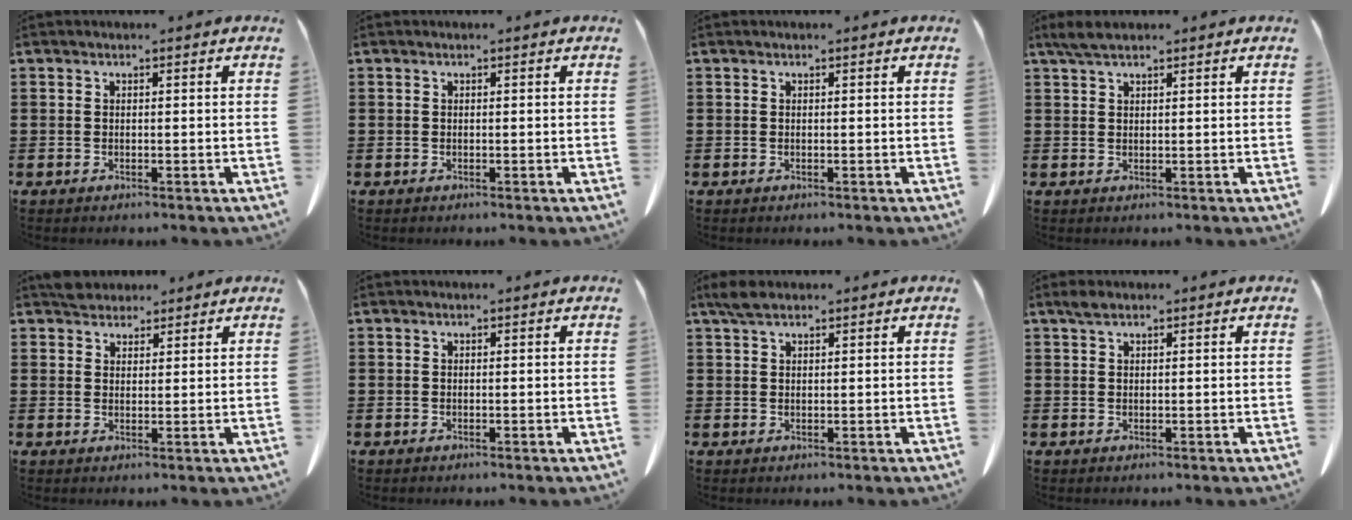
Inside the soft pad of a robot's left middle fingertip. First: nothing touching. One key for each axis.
{"total": 0.0}
{"total": 0.0}
{"total": 2.9, "fx": 2.0, "fy": 0.7, "fz": 1.9, "tx": -0.043, "ty": 0.001, "tz": 0.039}
{"total": 2.9, "fx": 2.6, "fy": 1.1, "fz": 0.3, "tx": -0.006, "ty": 0.001, "tz": 0.051}
{"total": 0.0}
{"total": 2.2, "fx": 1.7, "fy": 0.8, "fz": 1.2, "tx": -0.029, "ty": 0.003, "tz": 0.032}
{"total": 1.3, "fx": 0.9, "fy": 0.6, "fz": 0.8, "tx": -0.020, "ty": 0.002, "tz": 0.018}